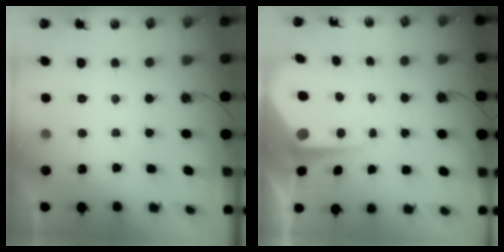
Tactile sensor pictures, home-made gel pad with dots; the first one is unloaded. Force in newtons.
{"total": 8.2, "press": 8.1, "slide": 0.6}